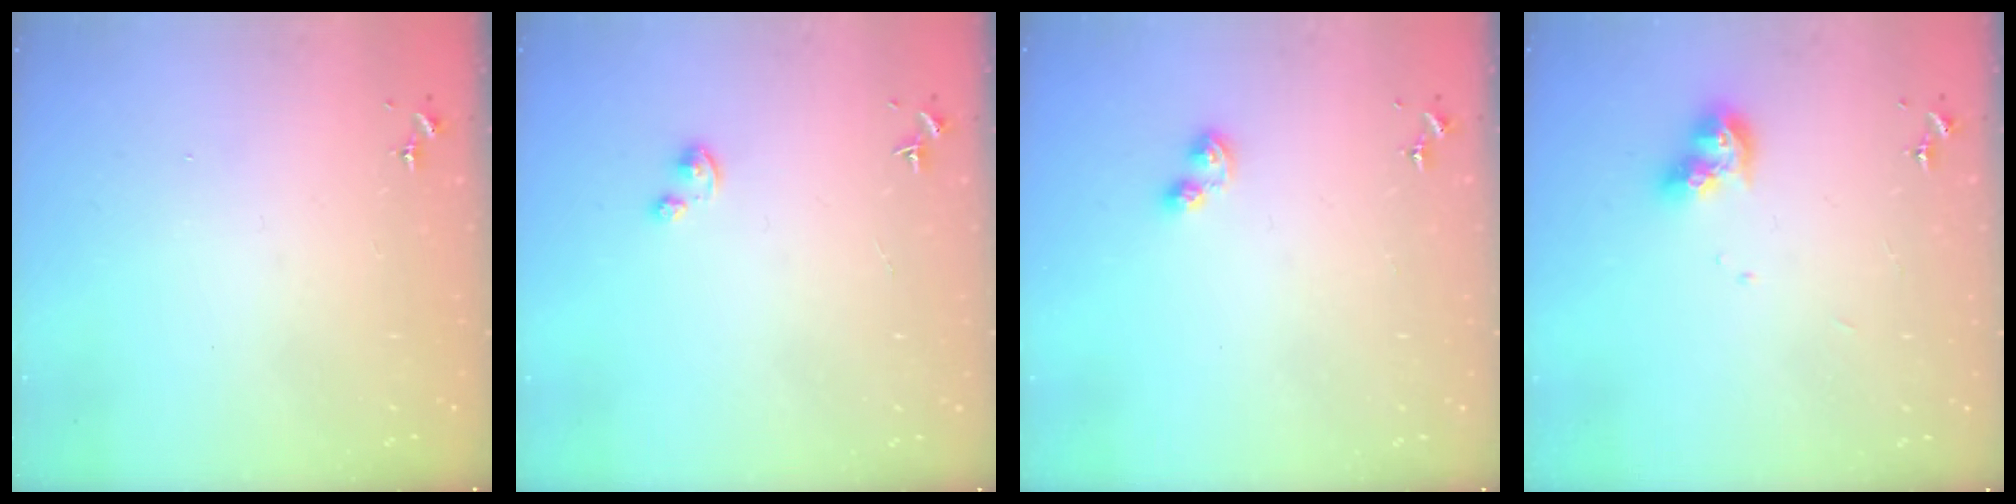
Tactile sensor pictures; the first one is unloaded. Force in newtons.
{"total": 2.5, "press": 2.5, "slide": 0.3}
{"total": 5.5, "press": 5.5, "slide": 0.3}
{"total": 10.2, "press": 10.1, "slide": 0.9}